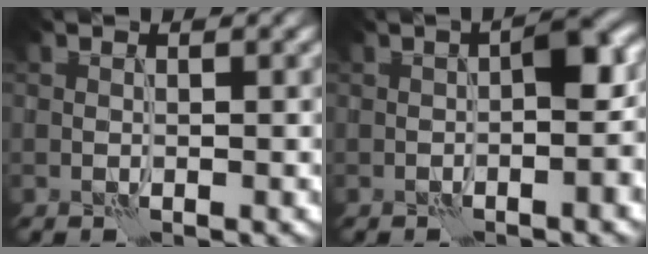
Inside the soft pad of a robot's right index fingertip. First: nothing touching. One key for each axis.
{"total": 4.7, "fx": -0.9, "fy": 1.0, "fz": 4.5, "tx": -0.064, "ty": 0.016, "tz": -0.019}